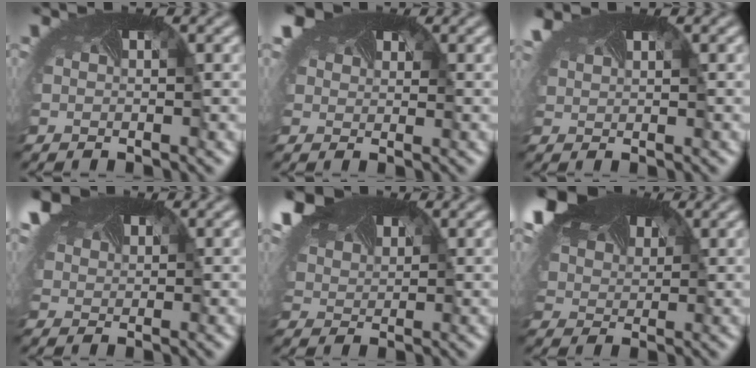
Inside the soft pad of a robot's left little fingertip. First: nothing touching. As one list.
[{"total": 3.8, "force": [2.9, 2.2, 1.2], "torque": [-0.053, 0.003, 0.040]}, {"total": 2.4, "force": [1.7, 0.8, 1.5], "torque": [-0.054, 0.001, 0.036]}, {"total": 3.2, "force": [2.5, 1.6, 0.9], "torque": [-0.051, -0.006, 0.051]}, {"total": 6.6, "force": [4.9, 3.3, 3.0], "torque": [-0.099, 0.013, 0.091]}, {"total": 9.6, "force": [6.1, 5.5, 5.1], "torque": [-0.135, 0.021, 0.110]}]